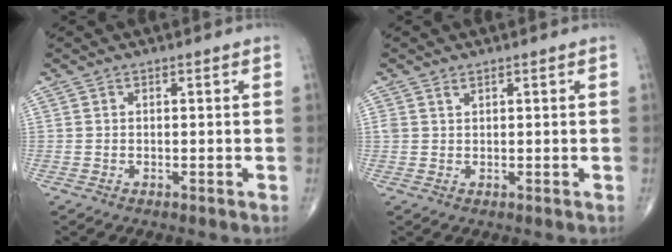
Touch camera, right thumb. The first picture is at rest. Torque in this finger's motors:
{"motor_torque": [-0.22, 0.12, 0.21, 0.19, 0.01]}